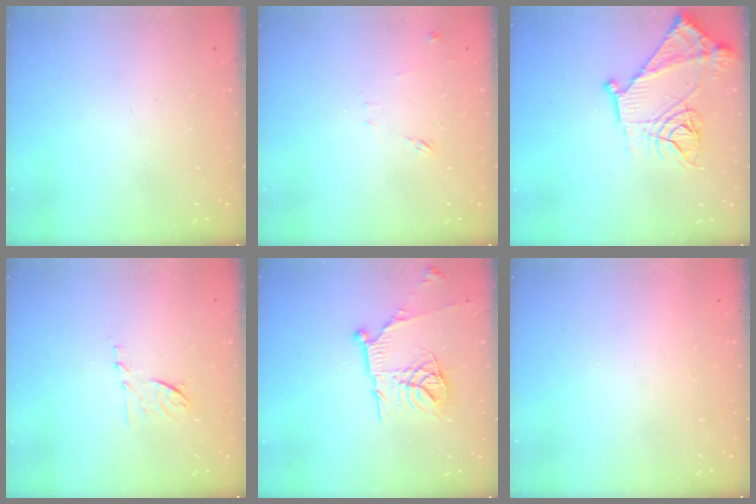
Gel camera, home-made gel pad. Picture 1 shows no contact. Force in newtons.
{"total": 9.4, "press": 9.4, "slide": 0.6}
{"total": 15.5, "press": 15.4, "slide": 1.4}
{"total": 6.9, "press": 6.8, "slide": 1.0}
{"total": 15.2, "press": 15.2, "slide": 0.8}
{"total": 1.5, "press": 1.5, "slide": 0.1}